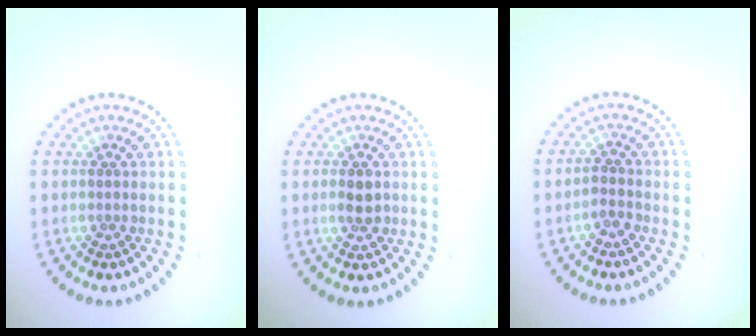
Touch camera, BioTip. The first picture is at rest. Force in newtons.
{"total": 1.8, "press": 1.7, "slide": 0.2}
{"total": 1.4, "press": 1.1, "slide": 0.9}